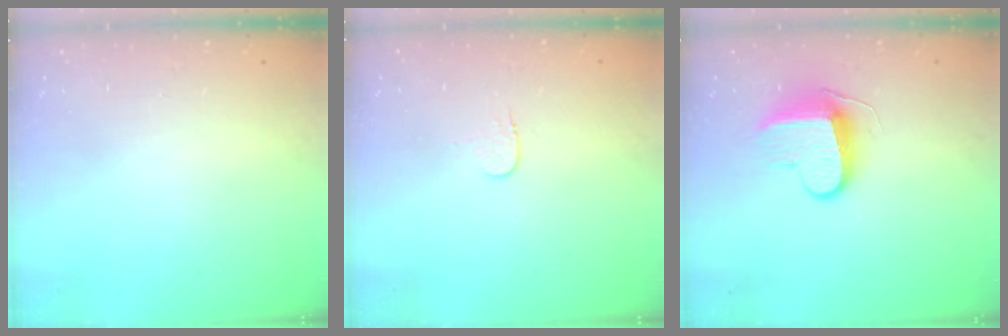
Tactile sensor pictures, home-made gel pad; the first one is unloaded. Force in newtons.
{"total": 3.5, "press": 3.5, "slide": 0.4}
{"total": 9.3, "press": 9.3, "slide": 0.4}